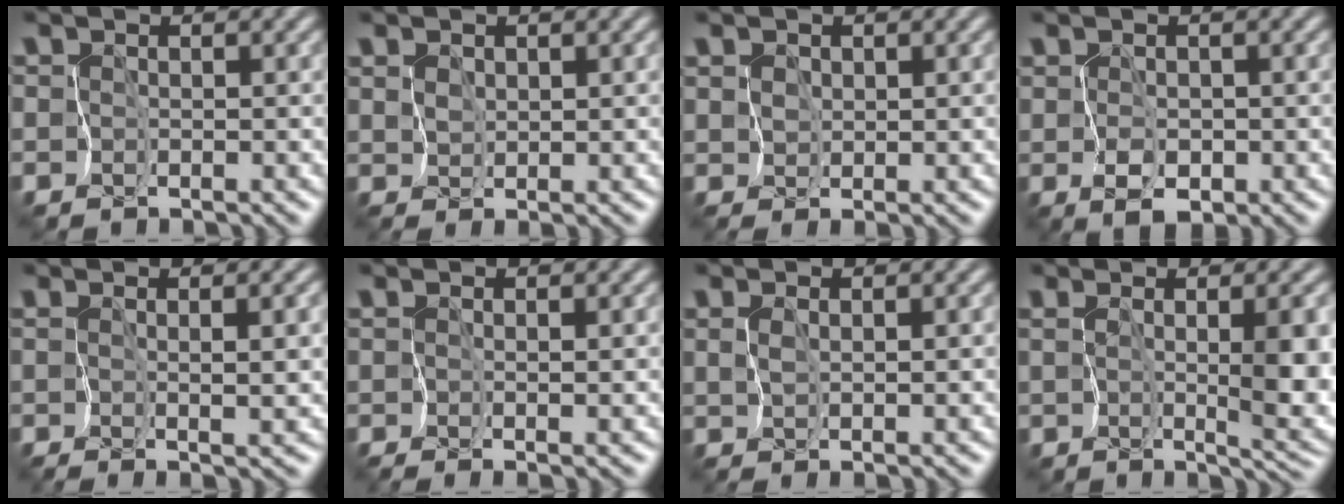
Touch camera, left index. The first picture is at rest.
{"total": 0.8, "force": [0.7, -0.5, 0.0], "torque": [-0.013, -0.001, 0.019]}
{"total": 0.8, "force": [0.8, -0.1, 0.2], "torque": [-0.014, 0.005, 0.027]}
{"total": 1.5, "force": [-0.3, 0.4, 1.4], "torque": [-0.031, -0.004, -0.005]}
{"total": 2.4, "force": [0.3, -0.4, 2.4], "torque": [-0.046, -0.006, 0.007]}
{"total": 1.1, "force": [0.1, -1.1, 0.0], "torque": [-0.014, -0.002, 0.002]}
{"total": 1.0, "force": [0.4, -0.9, 0.2], "torque": [-0.017, -0.001, 0.009]}
{"total": 5.2, "force": [0.3, 1.0, 5.1], "torque": [-0.094, -0.012, 0.016]}